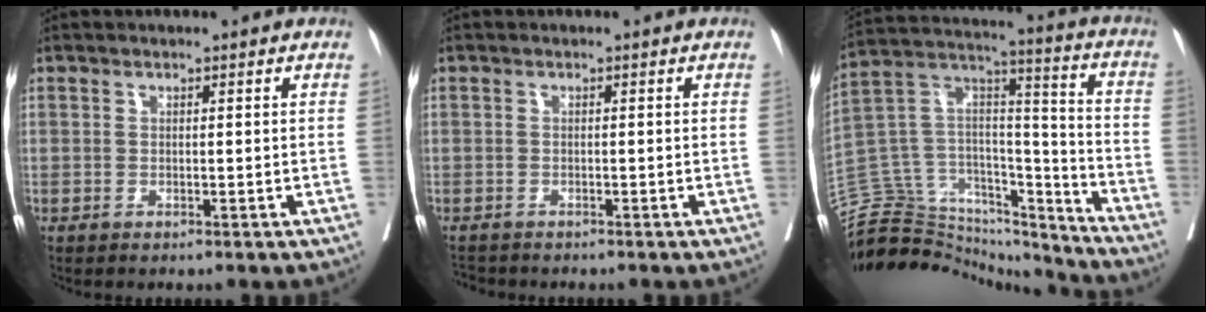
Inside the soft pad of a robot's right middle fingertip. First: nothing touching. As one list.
[{"total": 2.6, "force": [-2.4, 0.9, 0.2], "torque": [-0.006, -0.007, -0.040]}, {"total": 26.2, "force": [-24.1, 7.9, 6.7], "torque": [-0.164, 0.046, -0.381]}]